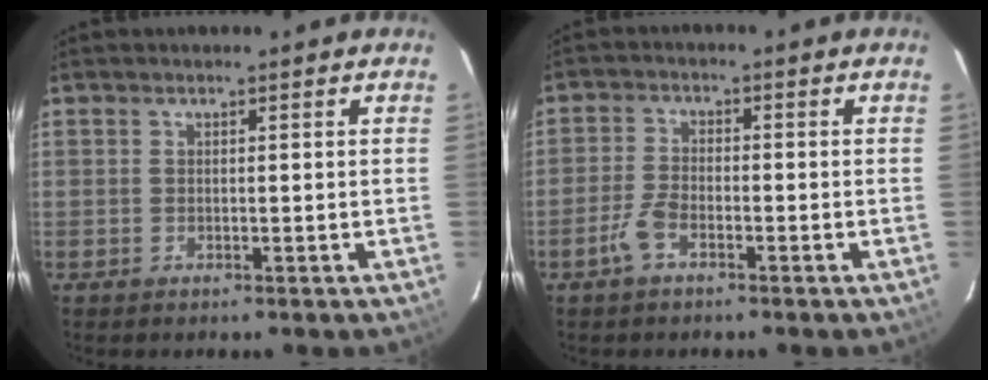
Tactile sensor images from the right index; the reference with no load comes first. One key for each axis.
{"total": 4.1, "fx": -2.7, "fy": 1.6, "fz": 2.7, "tx": -0.073, "ty": 0.002, "tz": -0.054}